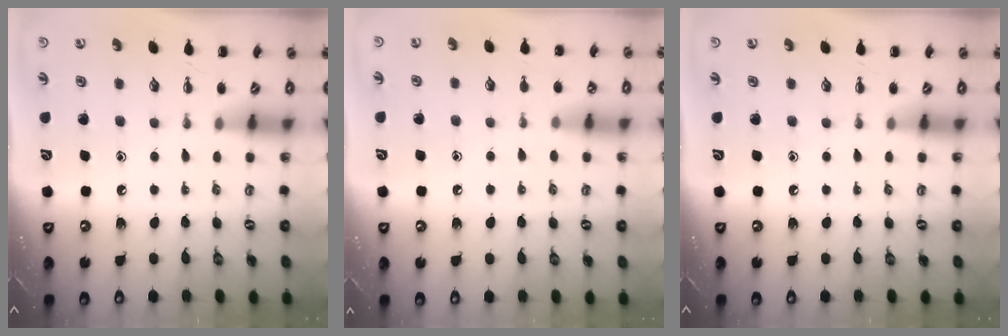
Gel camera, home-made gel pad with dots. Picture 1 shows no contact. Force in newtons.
{"total": 5.6, "press": 5.2, "slide": 2.1}
{"total": 0.0}